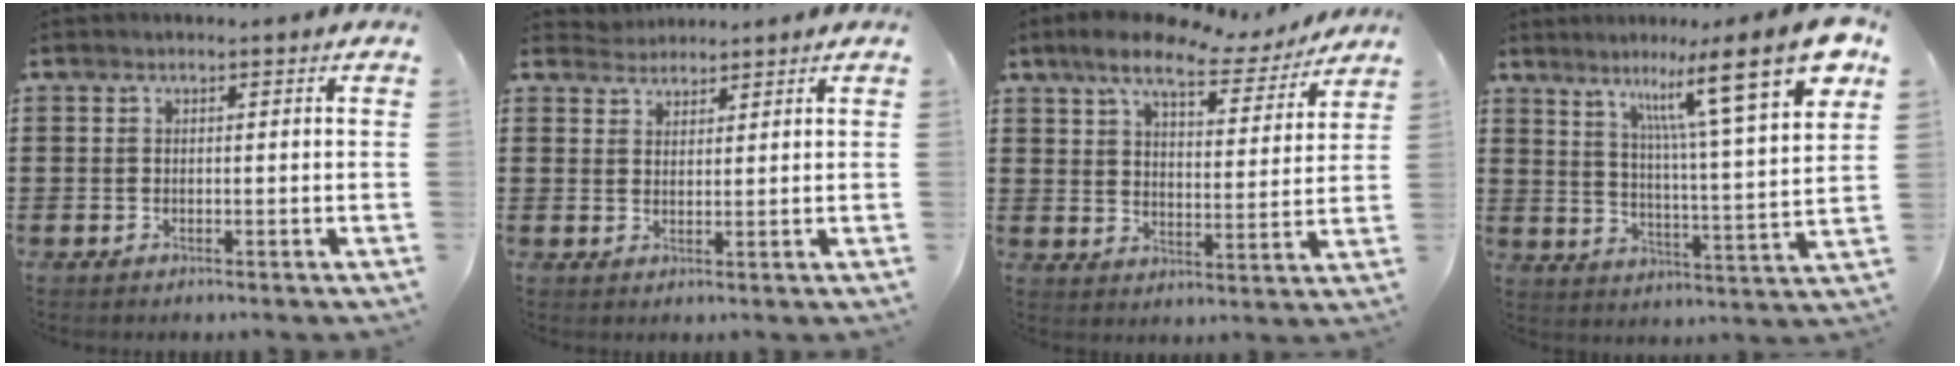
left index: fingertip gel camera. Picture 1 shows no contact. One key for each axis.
{"total": 2.4, "fx": 2.2, "fy": 0.6, "fz": -0.5, "tx": 0.002, "ty": 0.000, "tz": 0.044}
{"total": 9.3, "fx": 7.6, "fy": 2.4, "fz": 4.9, "tx": -0.105, "ty": -0.026, "tz": 0.130}
{"total": 14.9, "fx": 9.6, "fy": 1.1, "fz": 11.4, "tx": -0.186, "ty": -0.055, "tz": 0.140}